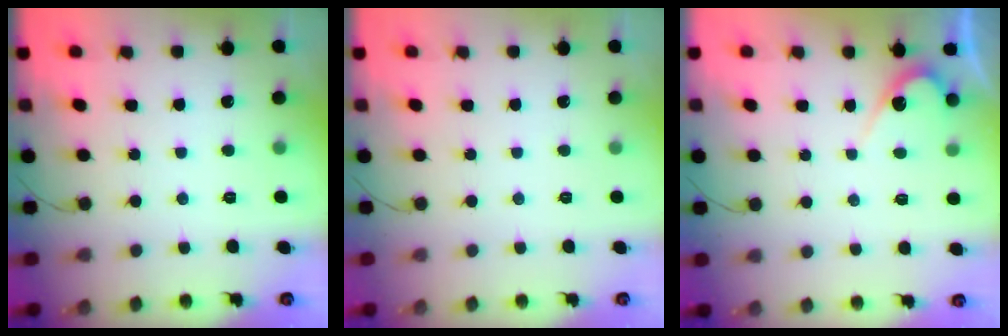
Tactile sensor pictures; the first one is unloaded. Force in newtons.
{"total": 0.0}
{"total": 4.4, "press": 4.4, "slide": 0.3}